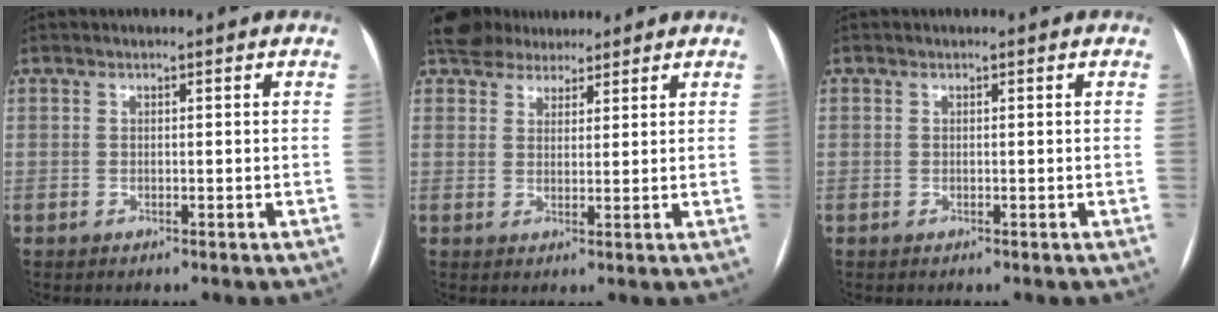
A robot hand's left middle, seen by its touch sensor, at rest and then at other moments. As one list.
[{"total": 7.1, "force": [6.0, 3.2, 1.9], "torque": [-0.029, 0.030, 0.101]}, {"total": 0.0}]